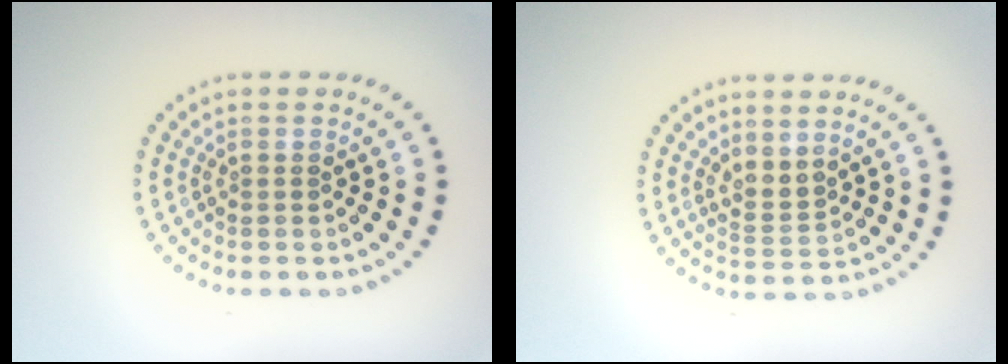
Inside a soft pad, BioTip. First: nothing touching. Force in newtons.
{"total": 2.0, "press": 1.6, "slide": 1.3}